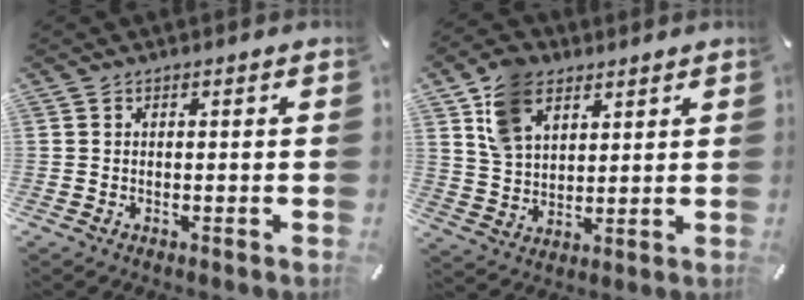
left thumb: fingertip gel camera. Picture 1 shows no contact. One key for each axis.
{"total": 10.4, "fx": 5.7, "fy": 6.9, "fz": 5.2, "tx": -0.111, "ty": 0.001, "tz": 0.113}